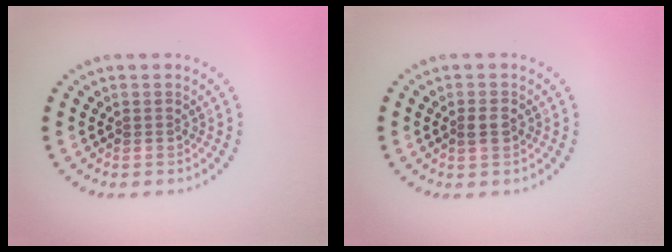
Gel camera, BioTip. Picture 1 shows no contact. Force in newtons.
{"total": 1.4, "press": 1.4, "slide": 0.3}